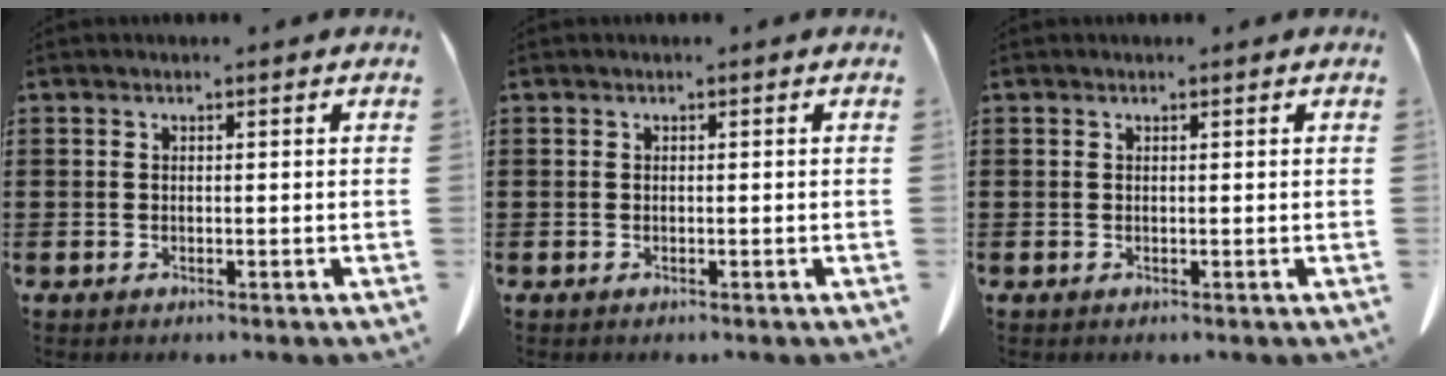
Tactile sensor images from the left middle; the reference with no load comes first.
{"total": 0.0}
{"total": 0.0}